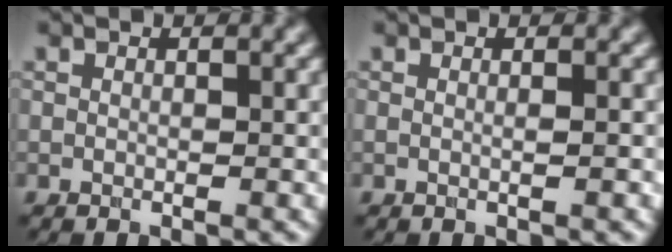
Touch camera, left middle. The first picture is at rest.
{"total": 1.1, "force": [0.0, 0.3, 1.0], "torque": [-0.011, -0.003, -0.010]}